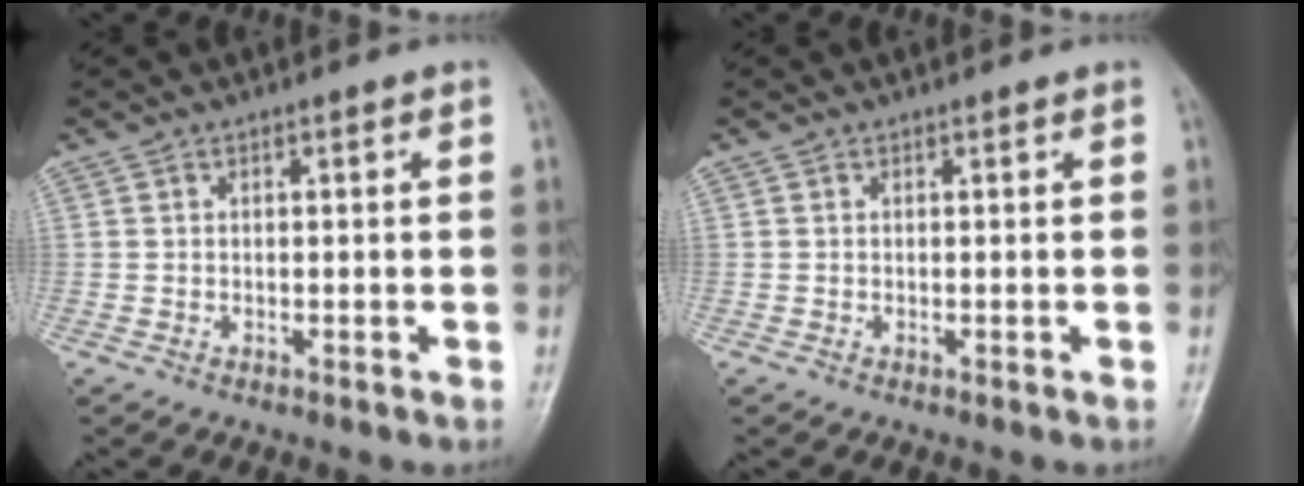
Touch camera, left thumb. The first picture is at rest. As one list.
[{"total": 0.0}]